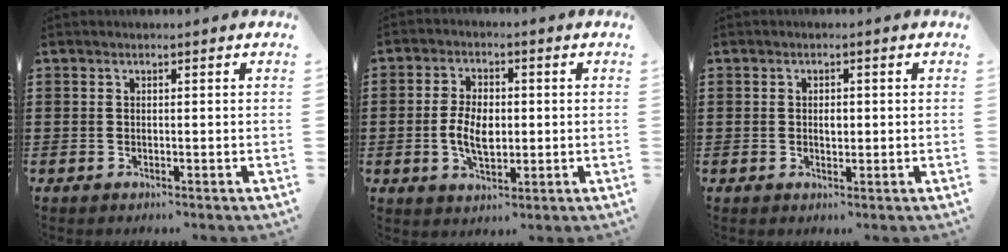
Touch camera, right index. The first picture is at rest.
{"total": 5.7, "force": [-0.5, 3.2, 4.7], "torque": [-0.093, 0.002, -0.014]}
{"total": 1.4, "force": [0.1, 0.8, 1.1], "torque": [-0.022, 0.005, 0.001]}